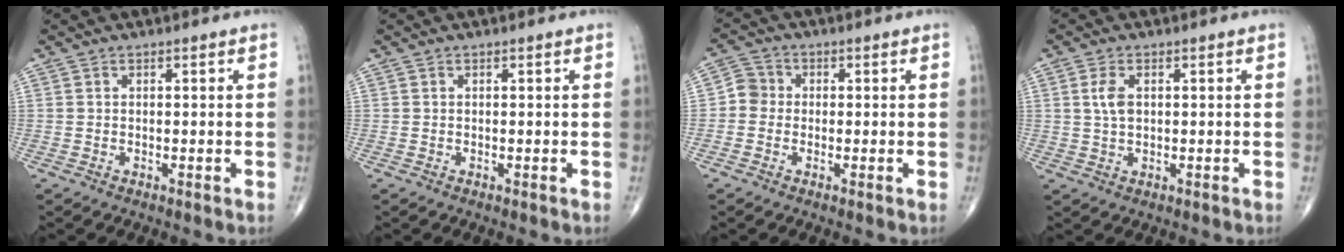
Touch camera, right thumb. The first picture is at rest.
{"total": 0.0}
{"total": 3.5, "force": [-0.5, 3.3, 1.1], "torque": [0.000, 0.009, -0.023]}
{"total": 3.6, "force": [0.9, 2.0, 2.9], "torque": [-0.061, -0.001, 0.017]}